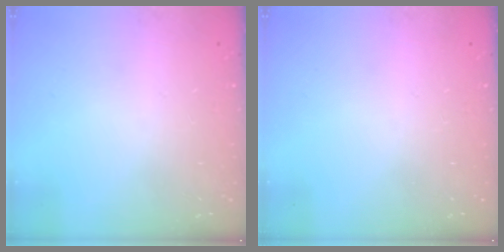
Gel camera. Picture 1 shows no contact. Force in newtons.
{"total": 0.0}